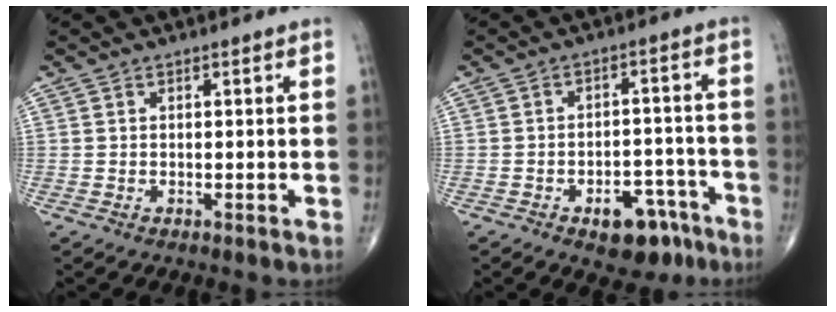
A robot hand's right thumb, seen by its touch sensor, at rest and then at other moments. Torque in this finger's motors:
{"motor_torque": [1.82, 1.08, 0.46, -0.85, 0.10]}